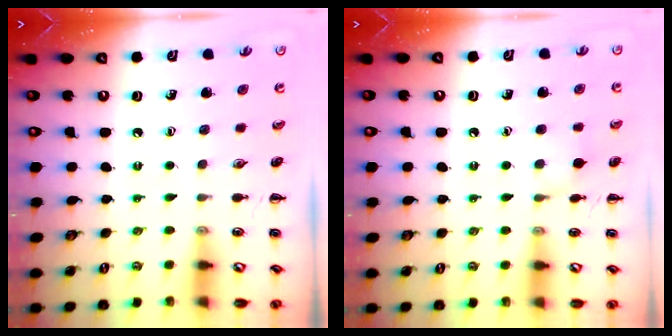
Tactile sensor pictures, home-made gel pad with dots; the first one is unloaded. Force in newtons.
{"total": 5.5, "press": 5.1, "slide": 2.0}